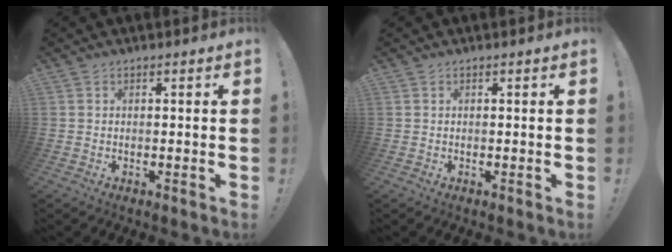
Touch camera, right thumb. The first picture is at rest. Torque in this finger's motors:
{"motor_torque": [-0.01, -0.08, -0.03, 0.05, 0.01]}